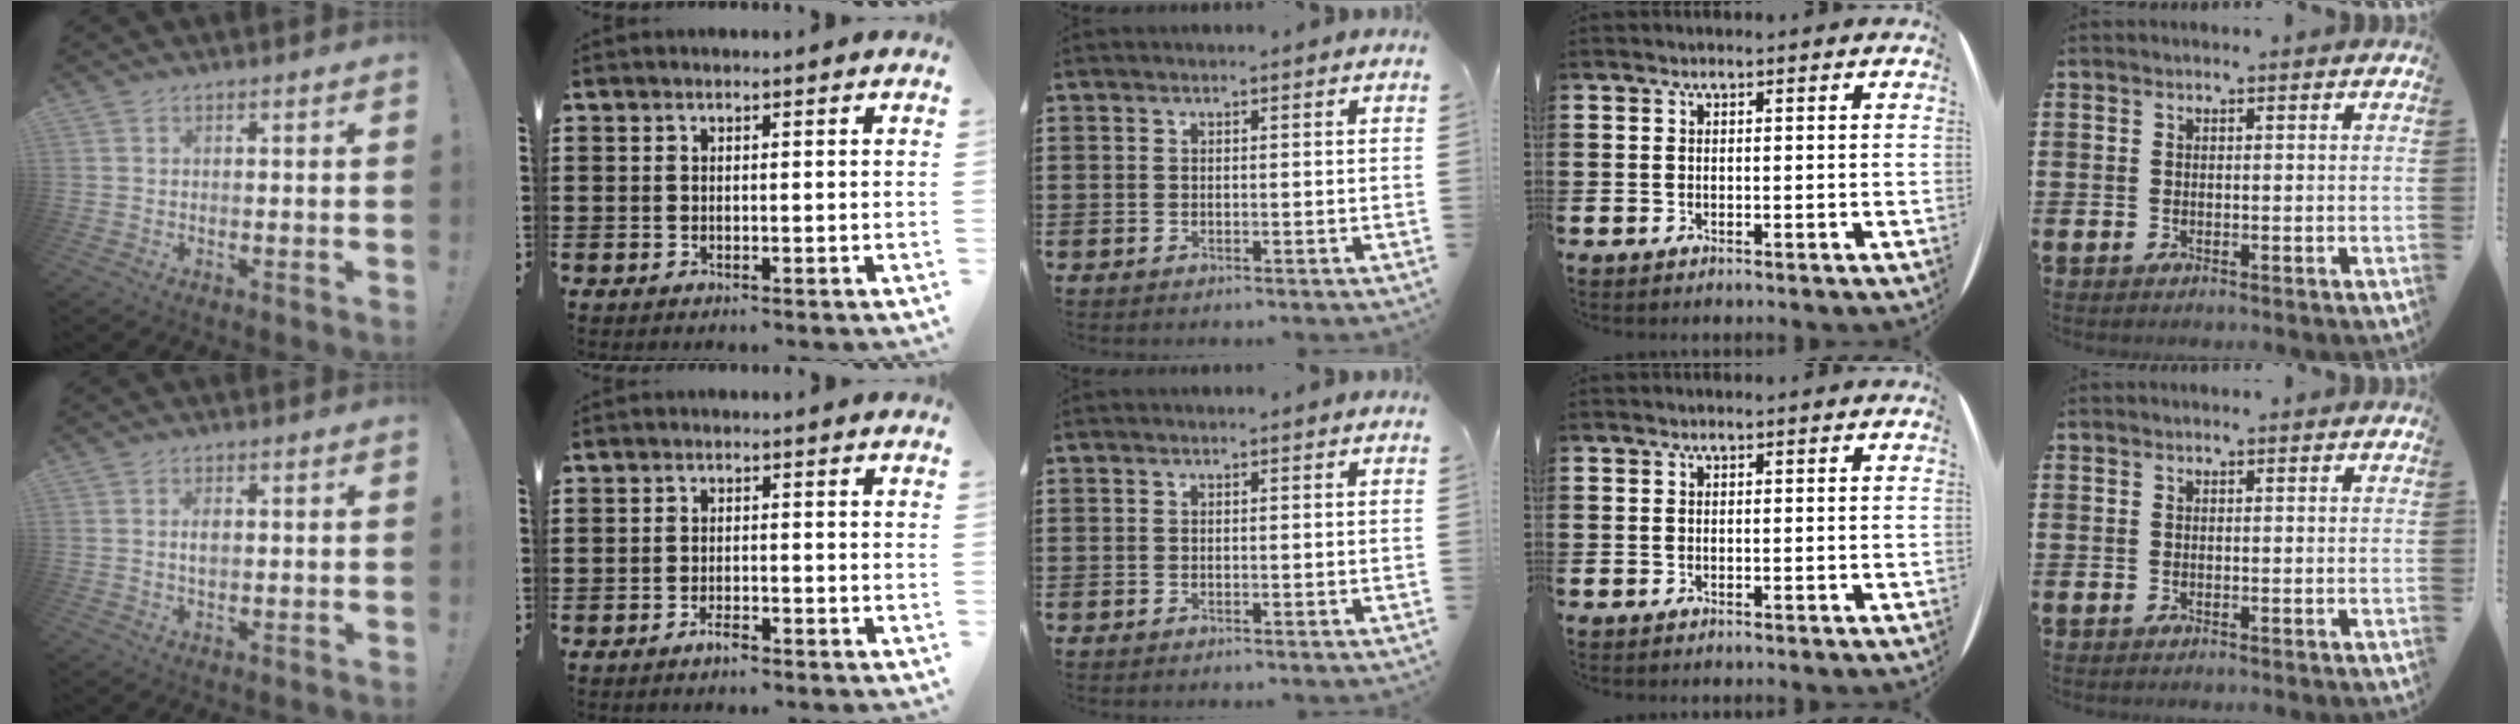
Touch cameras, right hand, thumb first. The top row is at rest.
{"thumb": {"total": 2.4, "force": [0.1, 1.3, 2.0], "torque": [-0.032, 0.002, -0.001]}, "index": {"total": 1.9, "force": [-1.5, 0.6, 1.0], "torque": [-0.021, -0.001, -0.028]}}